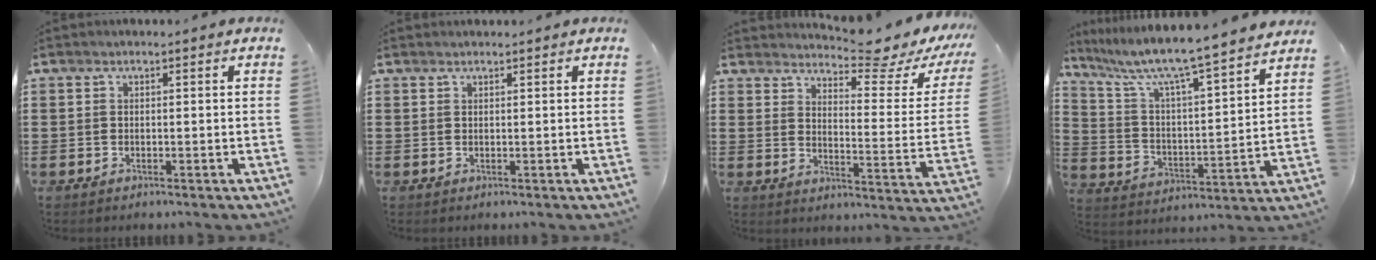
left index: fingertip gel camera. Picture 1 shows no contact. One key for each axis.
{"total": 0.7, "fx": 0.7, "fy": 0.1, "fz": -0.1, "tx": -0.001, "ty": 0.000, "tz": 0.014}
{"total": 6.3, "fx": 5.8, "fy": 0.0, "fz": 2.6, "tx": -0.048, "ty": -0.050, "tz": 0.090}
{"total": 7.0, "fx": 6.2, "fy": -0.4, "fz": 3.4, "tx": -0.095, "ty": -0.056, "tz": 0.093}